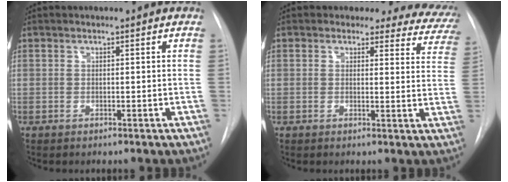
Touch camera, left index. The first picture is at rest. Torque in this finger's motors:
{"motor_torque": [1.07, -1.06, 0.03, 0.00]}